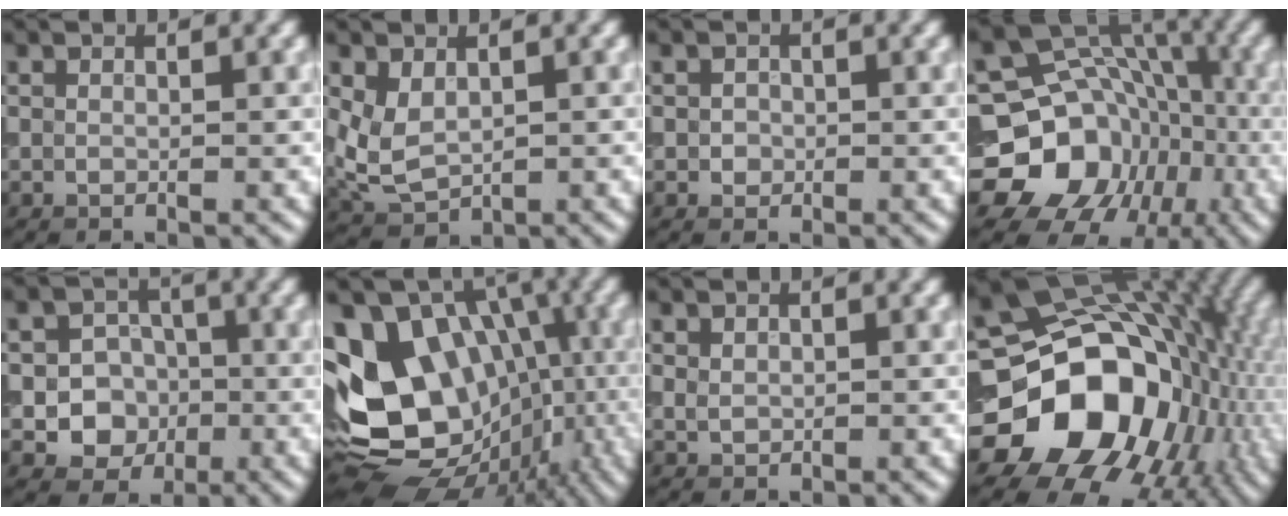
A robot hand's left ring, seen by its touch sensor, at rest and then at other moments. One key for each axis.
{"total": 3.8, "fx": 0.5, "fy": 2.6, "fz": 2.6, "tx": -0.064, "ty": -0.006, "tz": 0.018}
{"total": 1.0, "fx": 0.0, "fy": 0.9, "fz": 0.3, "tx": 0.001, "ty": -0.002, "tz": -0.003}
{"total": 17.8, "fx": -5.1, "fy": 15.5, "fz": 6.9, "tx": -0.116, "ty": -0.008, "tz": -0.097}
{"total": 5.6, "fx": -1.2, "fy": 4.9, "fz": 2.2, "tx": -0.006, "ty": -0.003, "tz": -0.039}
{"total": 15.3, "fx": -0.9, "fy": 11.9, "fz": 9.6, "tx": -0.166, "ty": 0.000, "tz": -0.007}
{"total": 0.9, "fx": 0.2, "fy": 0.7, "fz": 0.5, "tx": -0.010, "ty": -0.001, "tz": 0.007}
{"total": 18.5, "fx": -3.2, "fy": 14.3, "fz": 11.2, "tx": -0.190, "ty": -0.024, "tz": -0.043}